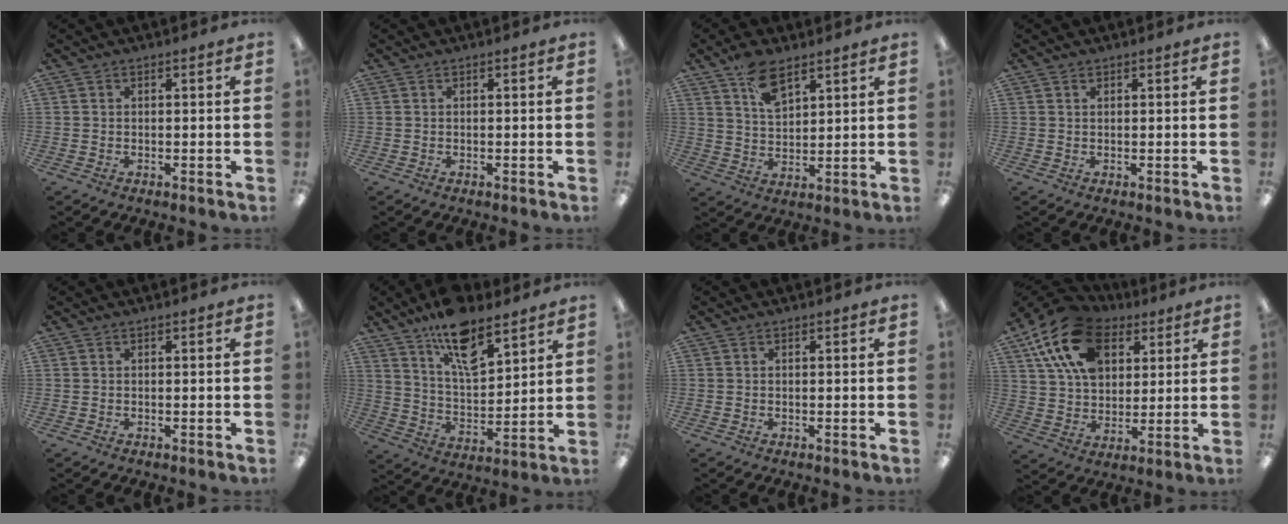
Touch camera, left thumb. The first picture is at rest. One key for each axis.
{"total": 0.0}
{"total": 8.8, "fx": 5.8, "fy": 4.5, "fz": 5.0, "tx": -0.088, "ty": -0.020, "tz": 0.105}
{"total": 0.6, "fx": 0.4, "fy": 0.3, "fz": 0.3, "tx": -0.006, "ty": 0.003, "tz": 0.006}
{"total": 0.0}
{"total": 14.7, "fx": 10.5, "fy": 5.9, "fz": 8.4, "tx": -0.142, "ty": -0.053, "tz": 0.183}
{"total": 0.0}
{"total": 18.5, "fx": 9.4, "fy": 12.1, "fz": 10.4, "tx": -0.209, "ty": -0.023, "tz": 0.173}